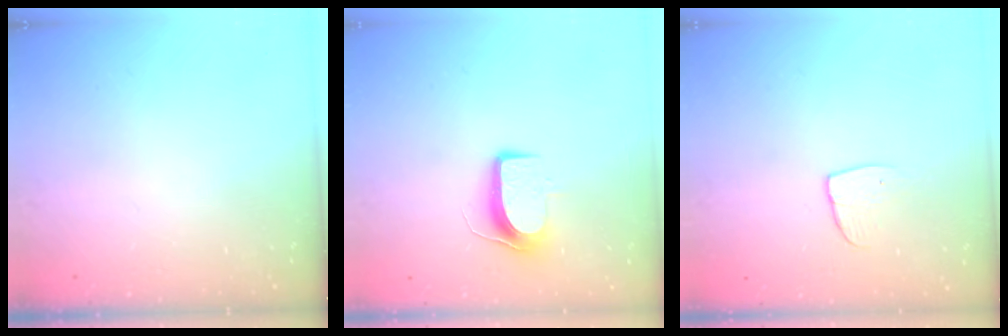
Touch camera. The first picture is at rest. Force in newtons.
{"total": 8.9, "press": 8.9, "slide": 0.7}
{"total": 6.5, "press": 6.5, "slide": 0.5}